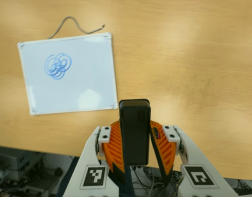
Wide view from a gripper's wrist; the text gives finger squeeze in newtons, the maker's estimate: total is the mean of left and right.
{"total": 6.0, "left": 5.3, "right": 6.6}